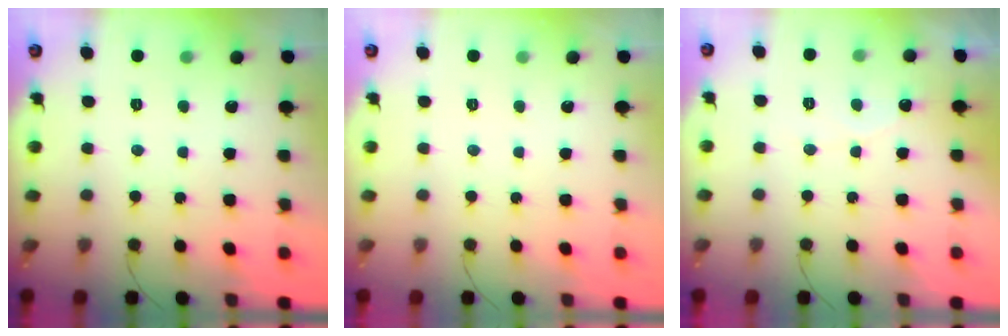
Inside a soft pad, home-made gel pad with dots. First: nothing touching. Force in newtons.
{"total": 0.0}
{"total": 2.7, "press": 2.7, "slide": 0.2}